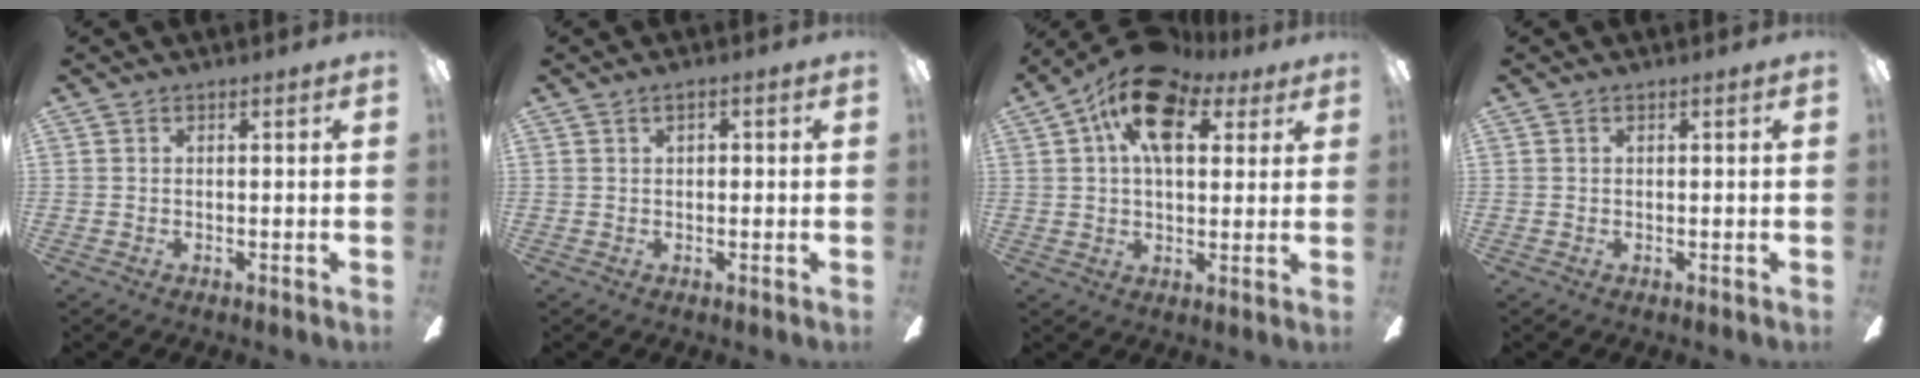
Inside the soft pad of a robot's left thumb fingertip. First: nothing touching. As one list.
[{"total": 1.6, "force": [0.7, 0.9, 1.2], "torque": [-0.016, 0.003, 0.009]}, {"total": 15.9, "force": [7.2, 9.0, 11.0], "torque": [-0.174, -0.010, 0.127]}, {"total": 0.0}]